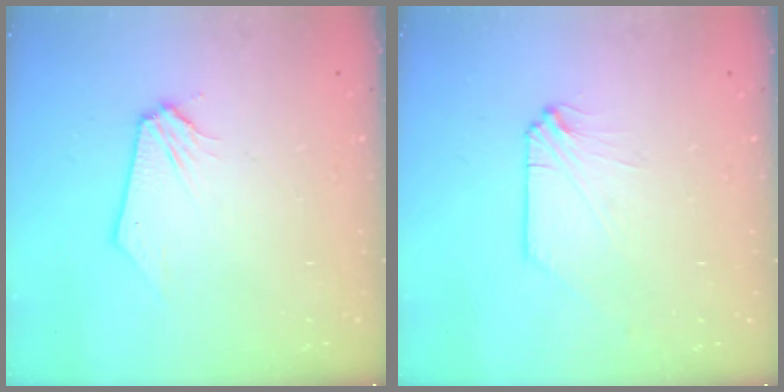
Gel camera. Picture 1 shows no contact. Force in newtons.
{"total": 0.0}